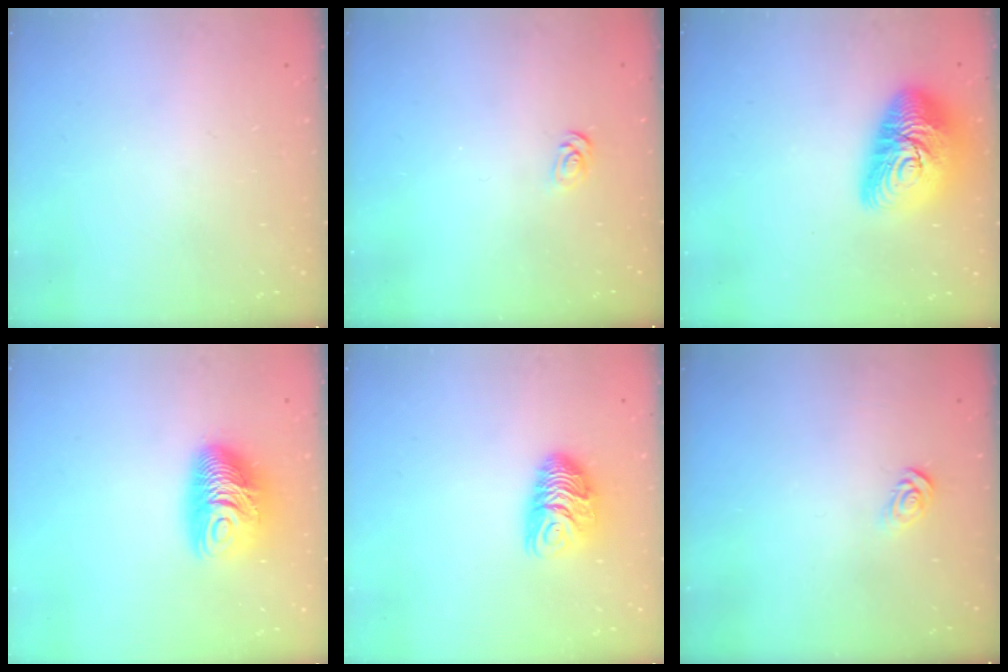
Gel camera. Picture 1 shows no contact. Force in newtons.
{"total": 2.1, "press": 2.1, "slide": 0.2}
{"total": 16.5, "press": 16.4, "slide": 1.1}
{"total": 12.1, "press": 12.1, "slide": 1.0}
{"total": 9.3, "press": 9.3, "slide": 0.7}
{"total": 3.7, "press": 3.7, "slide": 0.3}